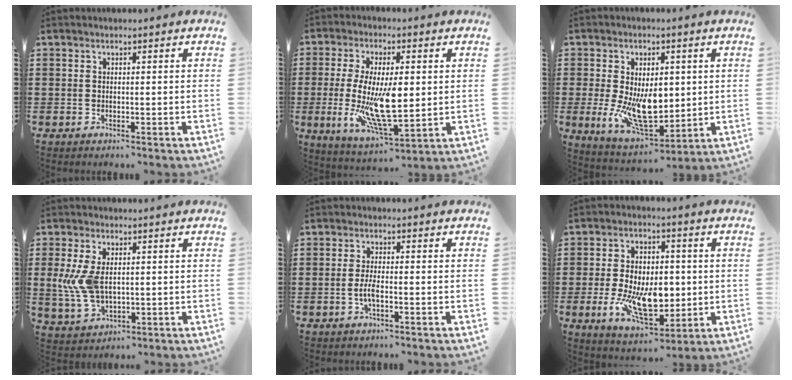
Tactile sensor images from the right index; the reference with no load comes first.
{"total": 13.1, "force": [-0.1, 5.2, 12.0], "torque": [-0.233, -0.018, -0.001]}
{"total": 11.3, "force": [-0.3, 6.5, 9.3], "torque": [-0.163, -0.007, 0.002]}
{"total": 7.4, "force": [0.5, 4.2, 6.1], "torque": [-0.153, 0.002, 0.002]}
{"total": 3.4, "force": [-1.0, 1.1, 3.0], "torque": [-0.076, -0.004, -0.025]}
{"total": 12.2, "force": [-1.8, 7.0, 9.8], "torque": [-0.181, -0.006, -0.030]}